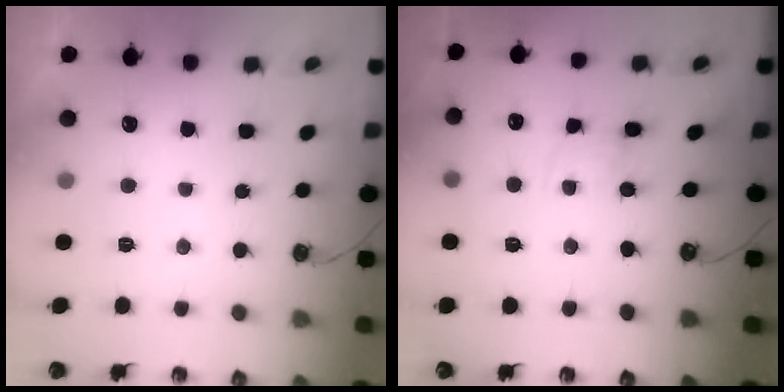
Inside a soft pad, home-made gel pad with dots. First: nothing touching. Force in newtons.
{"total": 1.2, "press": 1.2, "slide": 0.2}